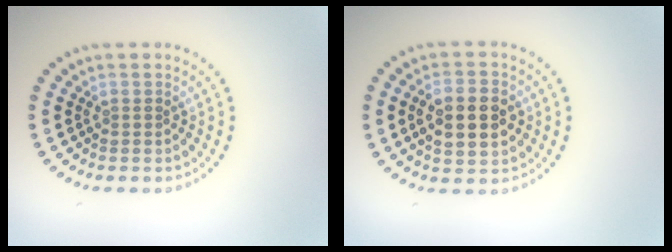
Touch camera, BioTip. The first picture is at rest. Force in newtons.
{"total": 5.2, "press": 5.2, "slide": 0.4}